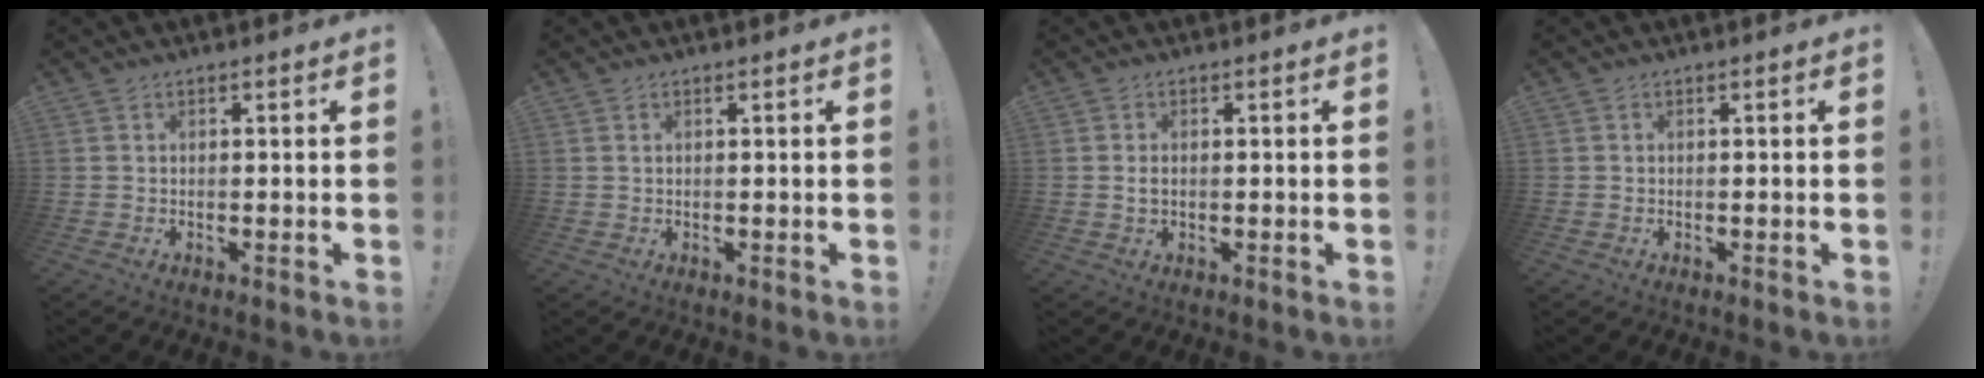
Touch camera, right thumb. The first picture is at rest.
{"total": 0.5, "force": [0.3, 0.1, 0.4], "torque": [-0.014, 0.004, 0.008]}
{"total": 1.6, "force": [-0.1, 0.9, 1.3], "torque": [-0.017, 0.001, -0.004]}
{"total": 0.0}